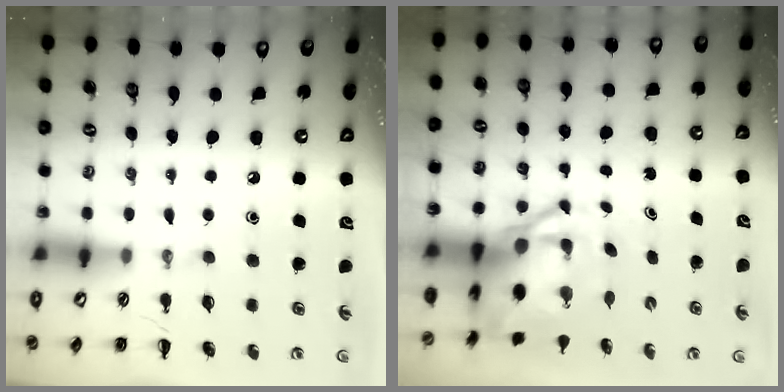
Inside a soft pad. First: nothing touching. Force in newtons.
{"total": 7.0, "press": 6.8, "slide": 1.9}